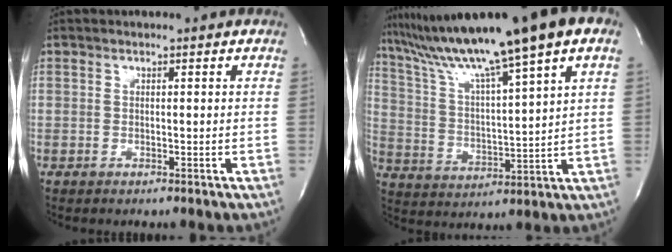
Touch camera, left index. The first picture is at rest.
{"total": 18.2, "force": [12.9, -0.5, 12.8], "torque": [-0.210, 0.026, 0.207]}